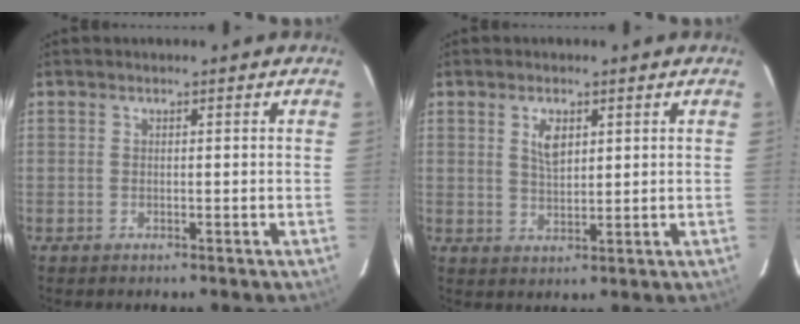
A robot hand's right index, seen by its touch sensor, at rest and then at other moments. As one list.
[{"total": 4.1, "force": [1.7, 2.1, 3.1], "torque": [-0.053, 0.003, 0.031]}]